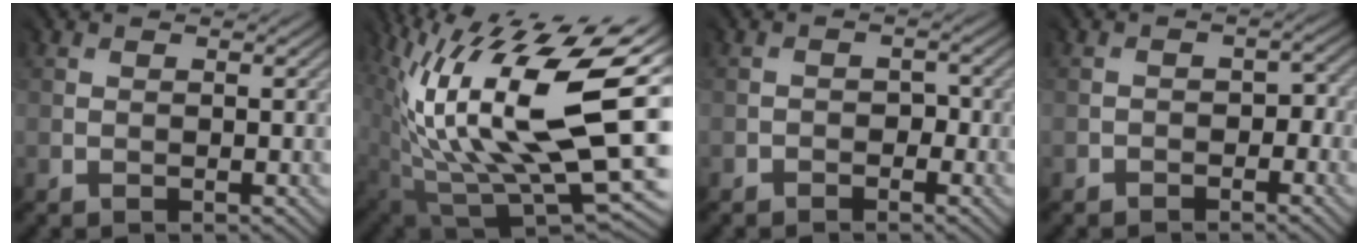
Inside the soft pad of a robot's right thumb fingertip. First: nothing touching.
{"total": 18.3, "force": [4.4, 8.0, 15.9], "torque": [-0.284, -0.003, 0.085]}
{"total": 1.4, "force": [-1.0, 0.9, -0.2], "torque": [0.014, 0.002, -0.017]}
{"total": 1.7, "force": [-1.3, 1.0, 0.3], "torque": [0.006, 0.002, -0.021]}